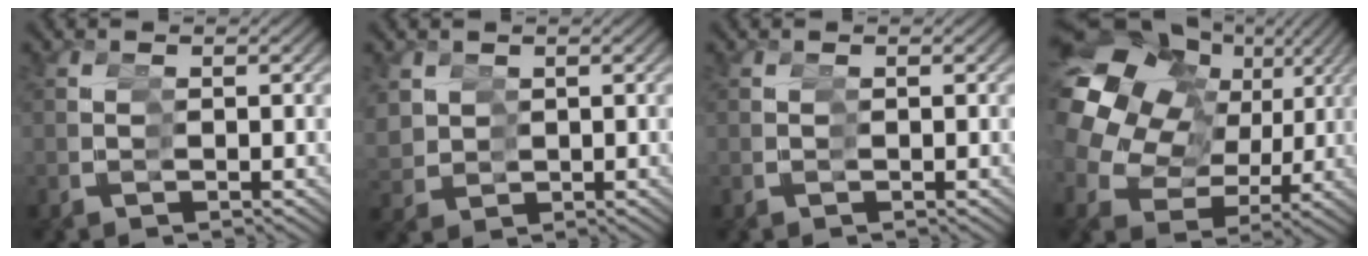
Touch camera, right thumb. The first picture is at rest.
{"total": 2.9, "force": [1.9, 2.2, -0.1], "torque": [-0.015, -0.009, 0.042]}
{"total": 0.0}
{"total": 12.8, "force": [3.8, 8.5, 8.8], "torque": [-0.179, 0.017, 0.059]}